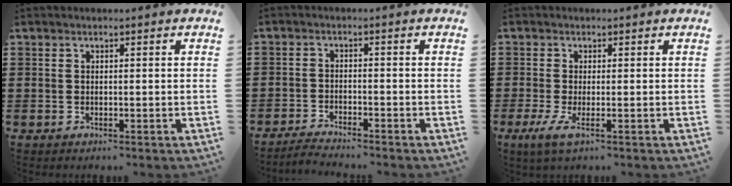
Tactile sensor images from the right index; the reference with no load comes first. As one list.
[{"total": 2.3, "force": [-2.3, 0.1, 0.0], "torque": [-0.006, 0.002, -0.049]}, {"total": 2.4, "force": [-0.7, 0.5, 2.2], "torque": [-0.053, -0.008, -0.015]}]